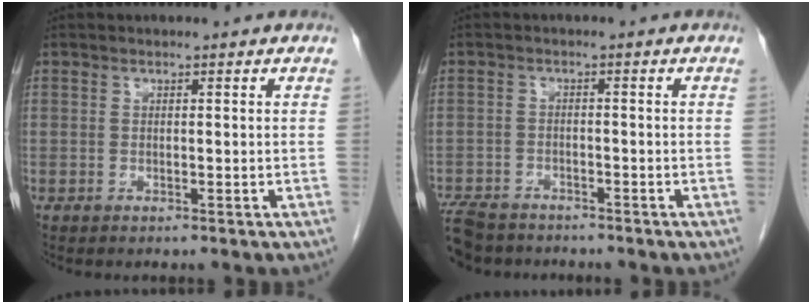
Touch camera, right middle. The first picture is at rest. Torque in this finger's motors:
{"motor_torque": [1.17, -0.97, 0.21, 0.07]}